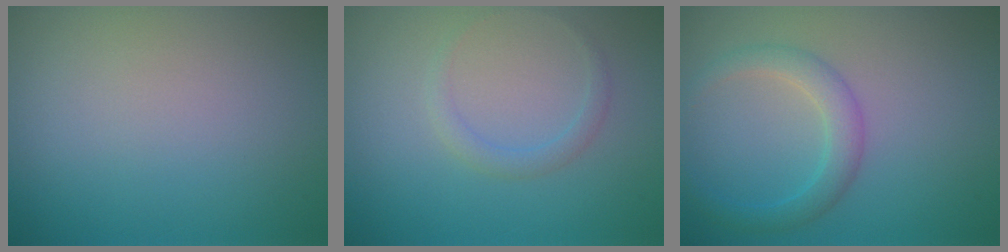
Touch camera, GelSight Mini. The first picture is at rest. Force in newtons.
{"total": 1.3, "press": 1.3, "slide": 0.1}
{"total": 2.7, "press": 2.7, "slide": 0.1}